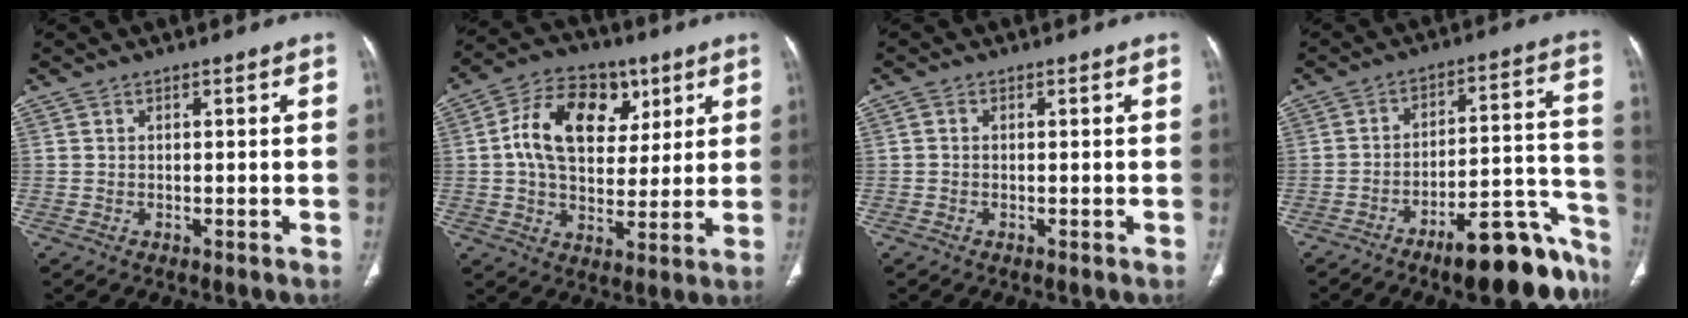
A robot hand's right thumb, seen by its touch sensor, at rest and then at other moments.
{"total": 16.2, "force": [4.6, 11.1, 10.9], "torque": [-0.161, 0.004, 0.074]}
{"total": 0.8, "force": [-0.1, 0.6, 0.5], "torque": [-0.007, 0.001, -0.004]}
{"total": 17.4, "force": [-11.9, 5.2, 11.5], "torque": [-0.094, 0.110, -0.176]}